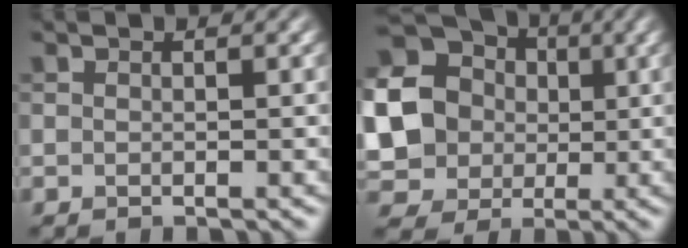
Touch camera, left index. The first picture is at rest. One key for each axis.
{"total": 23.2, "fx": 2.3, "fy": 21.7, "fz": 7.9, "tx": -0.222, "ty": 0.002, "tz": -0.003}